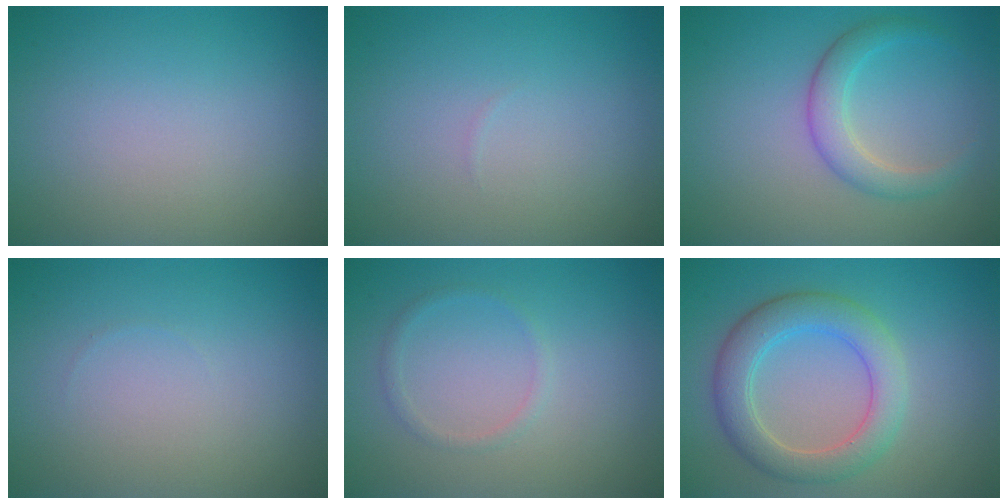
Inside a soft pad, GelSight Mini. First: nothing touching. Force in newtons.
{"total": 0.0}
{"total": 2.8, "press": 2.8, "slide": 0.2}
{"total": 0.0}
{"total": 1.0, "press": 1.0, "slide": 0.0}
{"total": 4.8, "press": 4.7, "slide": 0.3}